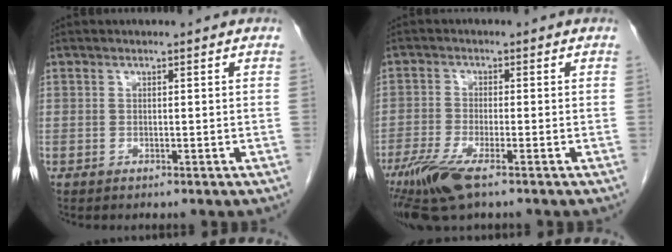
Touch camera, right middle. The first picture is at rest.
{"total": 8.0, "force": [-5.2, 1.3, 5.9], "torque": [-0.115, -0.022, -0.097]}